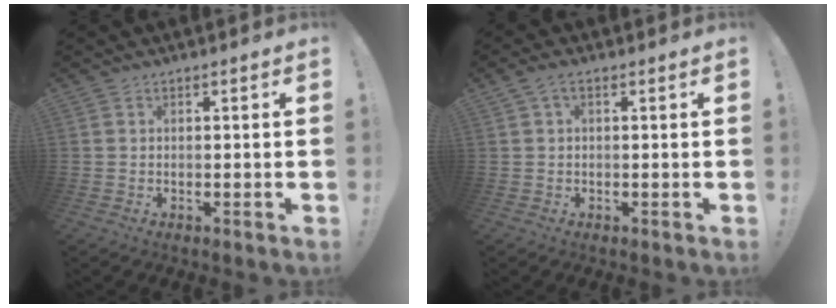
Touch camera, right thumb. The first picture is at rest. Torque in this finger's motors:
{"motor_torque": [-0.07, -0.10, 0.38, 0.01, 0.09]}